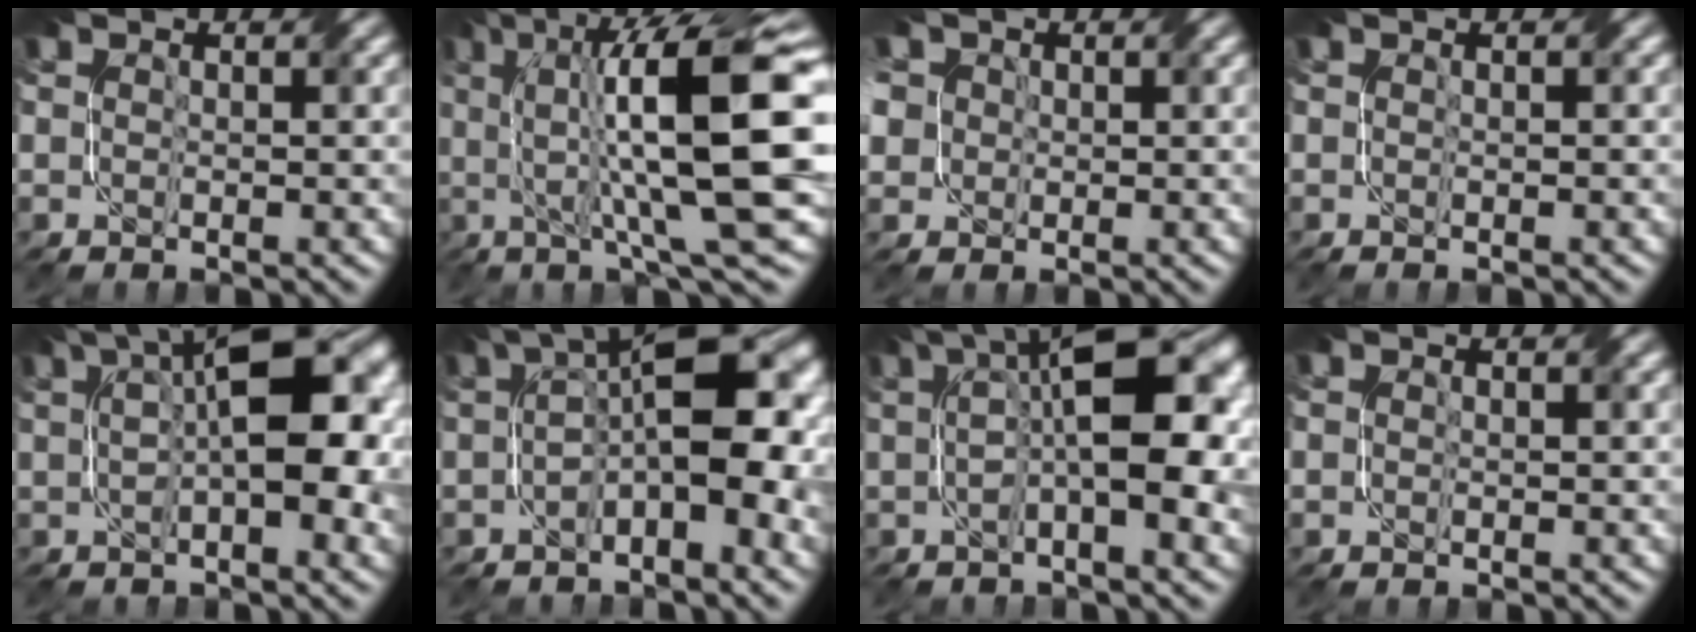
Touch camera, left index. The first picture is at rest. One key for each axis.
{"total": 14.5, "fx": 2.2, "fy": 4.0, "fz": 13.7, "tx": -0.213, "ty": 0.007, "tz": 0.034}
{"total": 6.0, "fx": 1.3, "fy": 5.0, "fz": 3.0, "tx": -0.077, "ty": 0.028, "tz": 0.005}
{"total": 0.6, "fx": -0.1, "fy": 0.1, "fz": 0.6, "tx": -0.011, "ty": -0.004, "tz": -0.005}
{"total": 10.7, "fx": 2.0, "fy": 3.9, "fz": 9.8, "tx": -0.148, "ty": 0.015, "tz": 0.031}
{"total": 10.2, "fx": -0.3, "fy": 3.6, "fz": 9.6, "tx": -0.146, "ty": 0.022, "tz": -0.011}
{"total": 11.8, "fx": 1.7, "fy": 3.7, "fz": 11.0, "tx": -0.172, "ty": 0.016, "tz": 0.027}
{"total": 0.0}